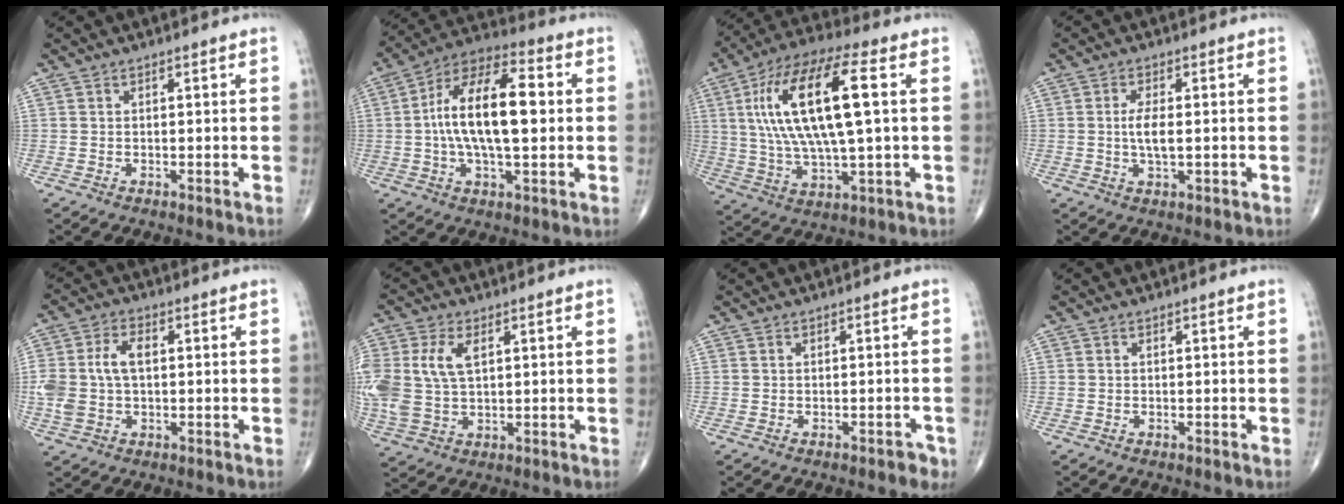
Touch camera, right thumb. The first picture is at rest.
{"total": 17.4, "force": [1.0, 7.4, 15.7], "torque": [-0.272, 0.026, 0.007]}
{"total": 20.6, "force": [3.7, 6.3, 19.2], "torque": [-0.383, 0.015, 0.065]}
{"total": 4.6, "force": [-0.1, 1.8, 4.2], "torque": [-0.084, -0.006, -0.003]}
{"total": 8.6, "force": [0.5, 5.3, 6.8], "torque": [-0.156, 0.020, 0.015]}
{"total": 12.4, "force": [2.6, 7.5, 9.6], "torque": [-0.233, 0.004, 0.057]}
{"total": 1.7, "force": [-1.0, 0.8, 1.0], "torque": [-0.011, 0.005, -0.012]}
{"total": 0.0}